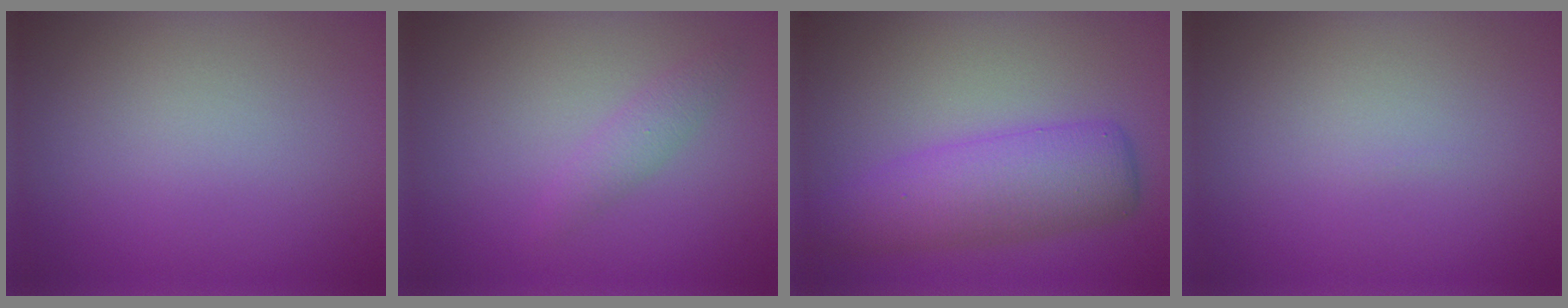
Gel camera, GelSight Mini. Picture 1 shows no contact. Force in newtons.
{"total": 1.5, "press": 1.5, "slide": 0.0}
{"total": 6.1, "press": 6.1, "slide": 0.2}
{"total": 0.0}